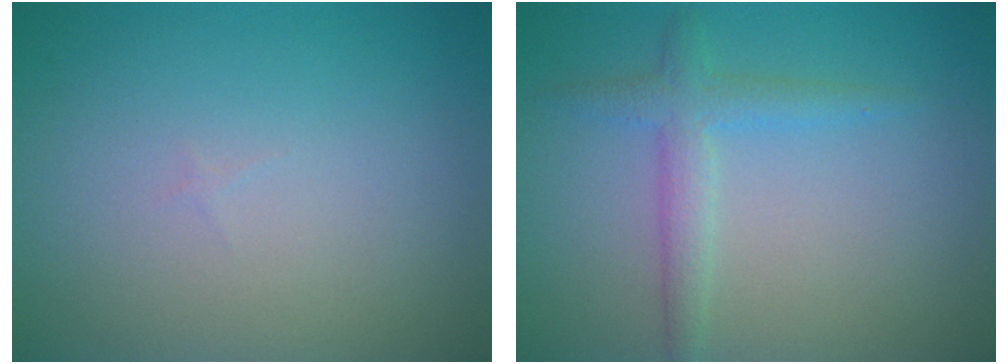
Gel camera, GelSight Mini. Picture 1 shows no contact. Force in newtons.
{"total": 2.5, "press": 2.5, "slide": 0.1}